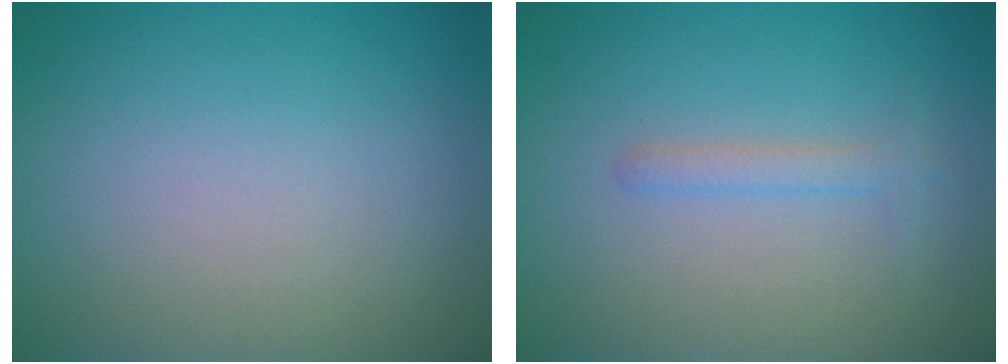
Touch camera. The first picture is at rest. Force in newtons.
{"total": 1.3, "press": 1.3, "slide": 0.1}